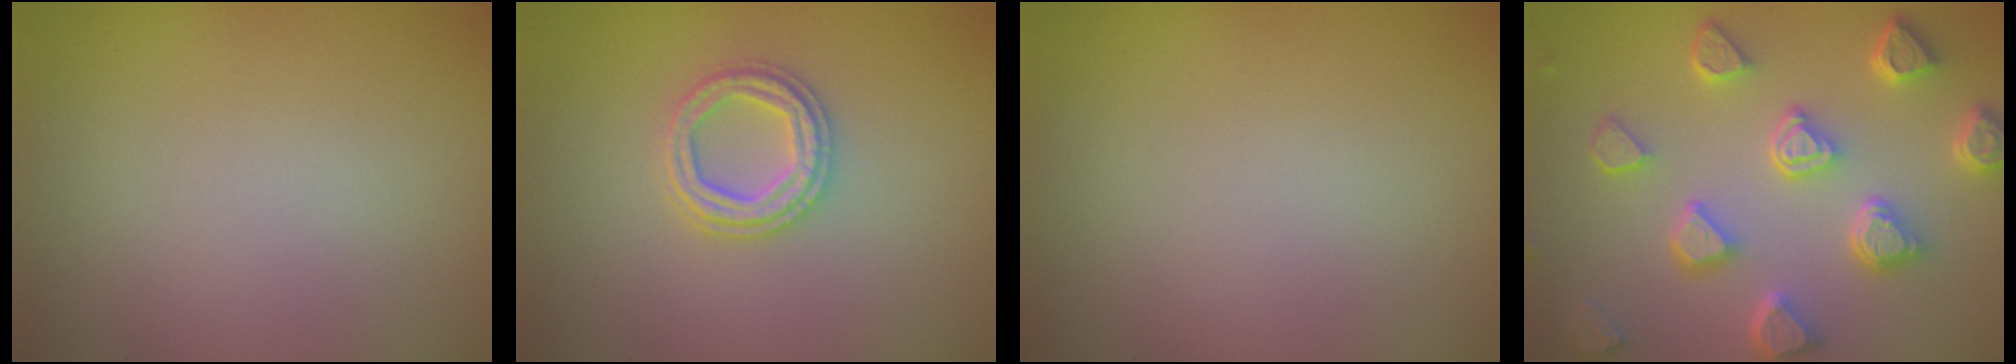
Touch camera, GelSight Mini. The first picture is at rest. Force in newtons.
{"total": 2.7, "press": 2.6, "slide": 0.7}
{"total": 0.0}
{"total": 6.4, "press": 5.2, "slide": 3.8}